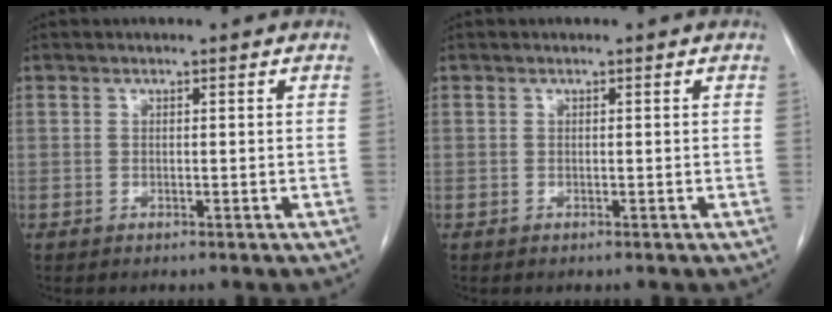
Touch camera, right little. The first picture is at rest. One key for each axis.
{"total": 0.0}